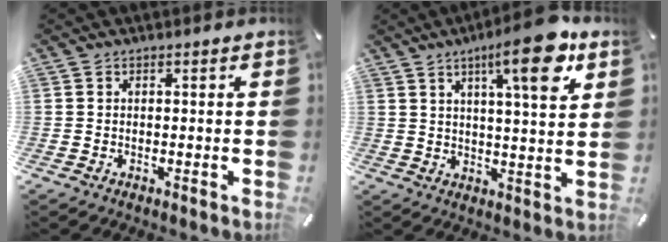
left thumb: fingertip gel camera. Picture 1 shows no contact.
{"total": 14.0, "force": [7.4, 3.5, 11.3], "torque": [-0.158, -0.034, 0.111]}